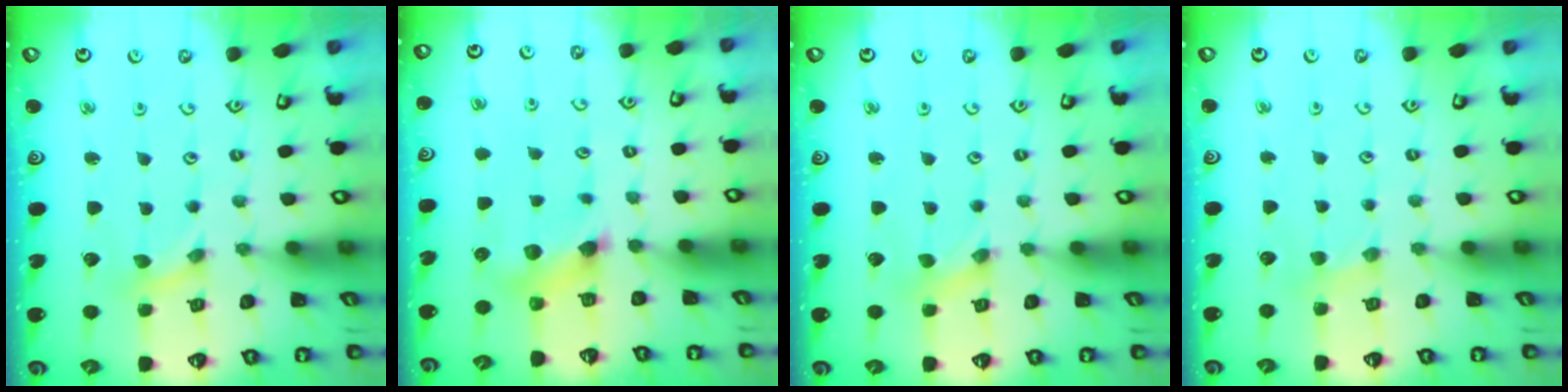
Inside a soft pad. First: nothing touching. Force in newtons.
{"total": 6.5, "press": 6.5, "slide": 0.2}
{"total": 1.1, "press": 1.1, "slide": 0.2}
{"total": 1.9, "press": 1.8, "slide": 0.4}